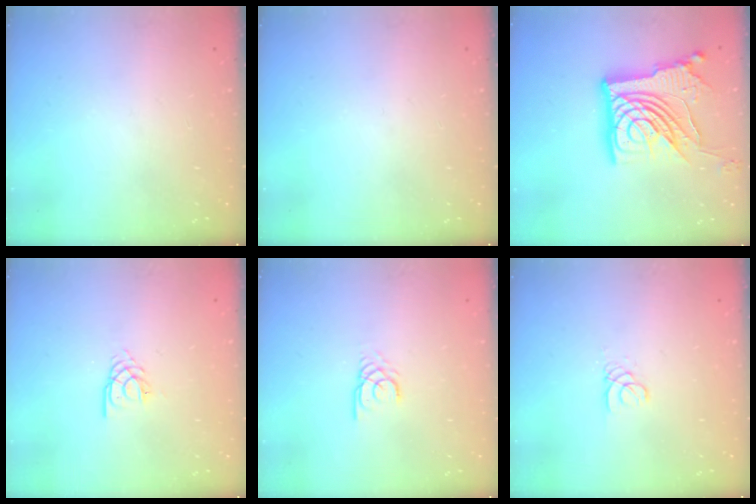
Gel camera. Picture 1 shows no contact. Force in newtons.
{"total": 0.0}
{"total": 22.5, "press": 22.4, "slide": 2.7}
{"total": 2.1, "press": 2.1, "slide": 0.3}
{"total": 2.1, "press": 2.1, "slide": 0.0}
{"total": 1.8, "press": 1.8, "slide": 0.2}